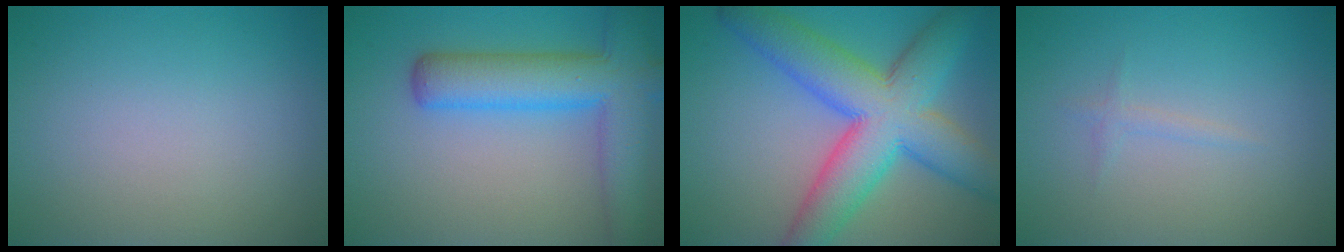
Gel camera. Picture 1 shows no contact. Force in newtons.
{"total": 7.9, "press": 7.9, "slide": 0.4}
{"total": 10.8, "press": 10.8, "slide": 0.2}
{"total": 0.8, "press": 0.8, "slide": 0.0}